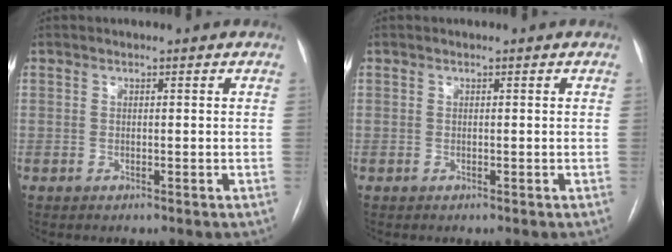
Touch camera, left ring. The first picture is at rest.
{"total": 0.0}